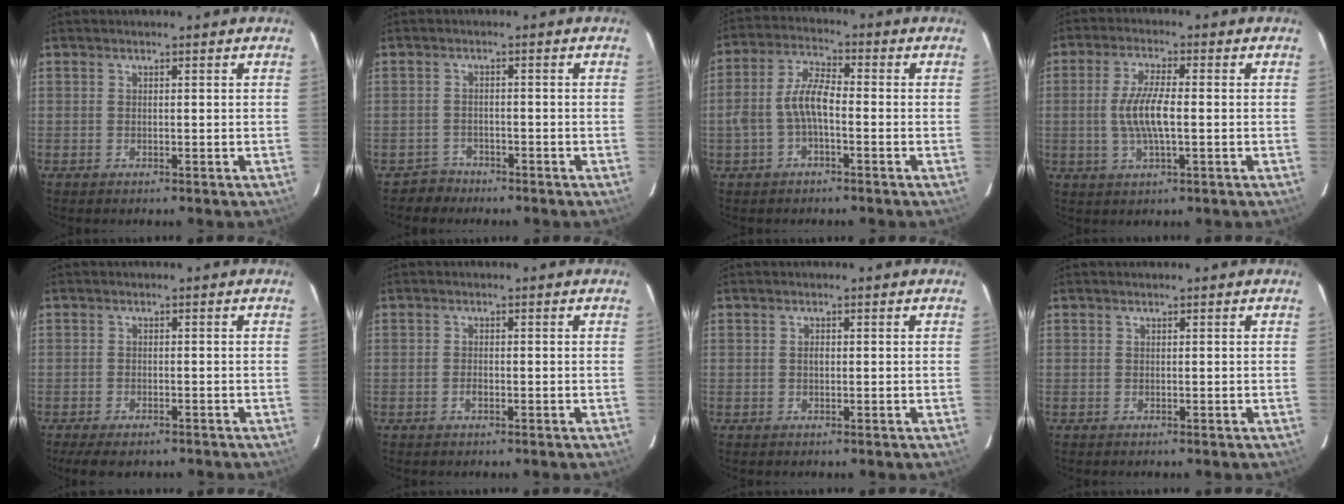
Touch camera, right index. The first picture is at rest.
{"total": 2.8, "force": [-2.2, 1.7, -0.5], "torque": [0.004, 0.011, -0.038]}
{"total": 6.6, "force": [-2.0, 2.6, 5.8], "torque": [-0.124, 0.016, -0.037]}
{"total": 7.5, "force": [-0.7, 1.8, 7.3], "torque": [-0.144, 0.000, -0.012]}
{"total": 6.6, "force": [-5.1, 2.3, 3.4], "torque": [-0.086, -0.022, -0.082]}
{"total": 1.5, "force": [-0.6, 0.8, 1.0], "torque": [-0.021, 0.002, -0.012]}
{"total": 0.9, "force": [-0.1, 0.6, 0.7], "torque": [-0.011, 0.004, -0.002]}
{"total": 0.0}